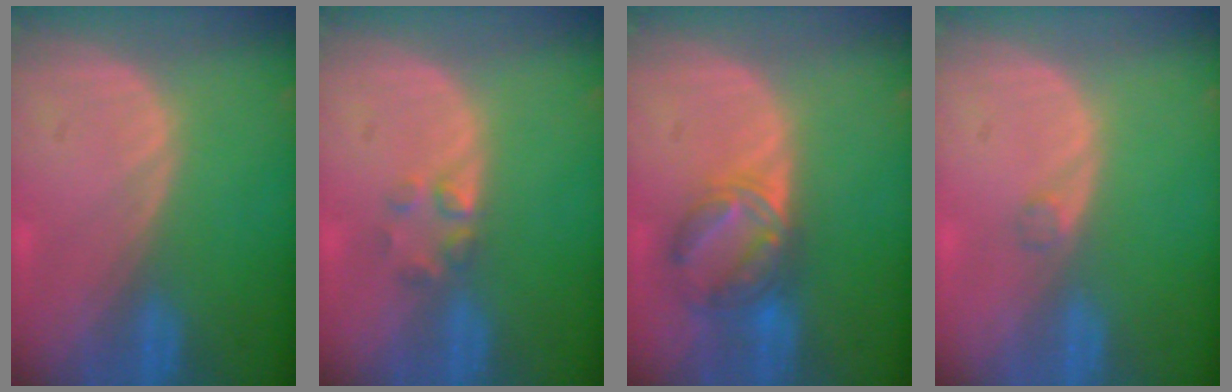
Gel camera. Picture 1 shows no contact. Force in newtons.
{"total": 2.2, "press": 2.2, "slide": 0.2}
{"total": 6.8, "press": 6.3, "slide": 2.4}
{"total": 0.9, "press": 0.9, "slide": 0.1}